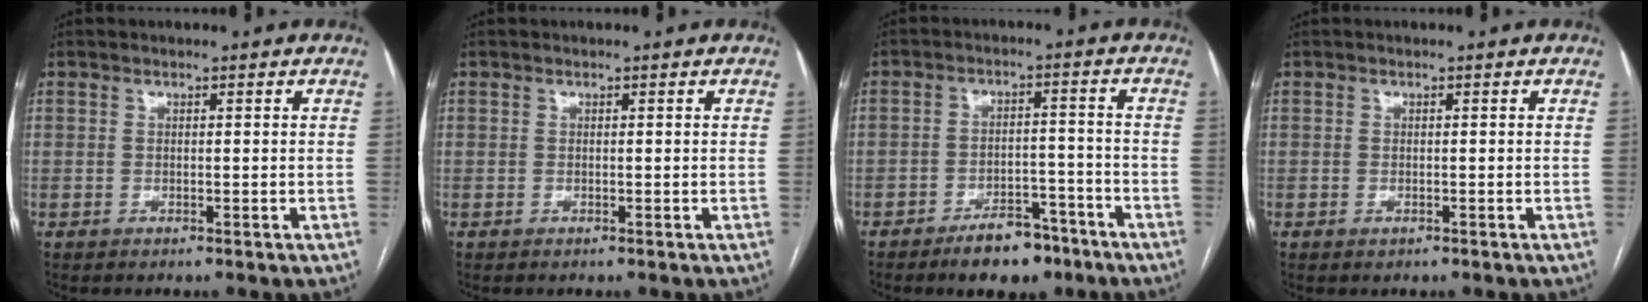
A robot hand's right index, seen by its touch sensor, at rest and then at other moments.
{"total": 0.0}
{"total": 7.6, "force": [-5.5, 3.3, 4.0], "torque": [-0.058, 0.011, -0.084]}
{"total": 0.6, "force": [-0.3, 0.3, 0.4], "torque": [-0.006, 0.000, -0.003]}